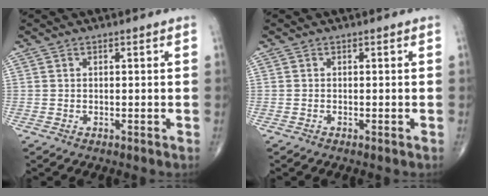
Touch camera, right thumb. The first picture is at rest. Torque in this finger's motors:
{"motor_torque": [0.69, 0.02, -0.05, -0.15, -0.01]}